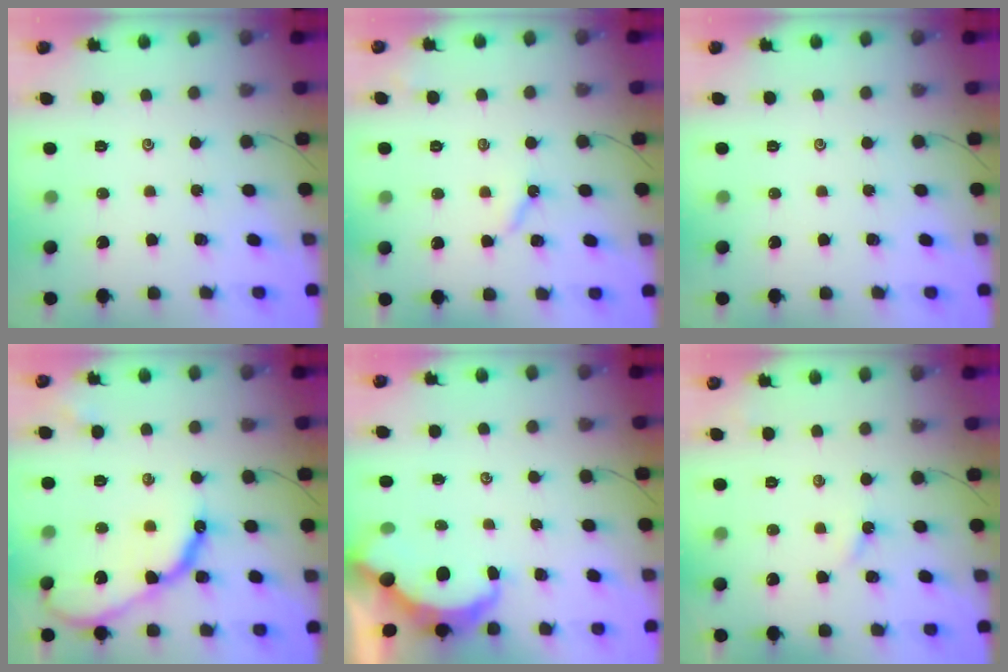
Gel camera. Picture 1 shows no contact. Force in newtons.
{"total": 3.7, "press": 3.7, "slide": 0.4}
{"total": 0.0}
{"total": 14.1, "press": 14.1, "slide": 1.0}
{"total": 5.5, "press": 5.5, "slide": 0.4}
{"total": 2.0, "press": 2.0, "slide": 0.3}